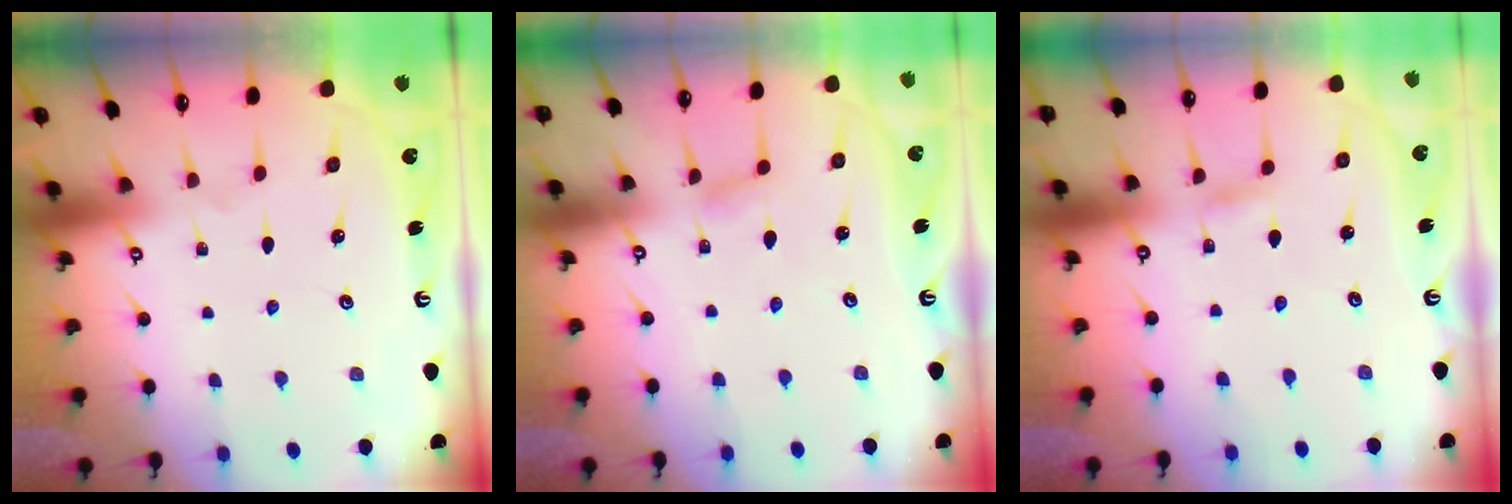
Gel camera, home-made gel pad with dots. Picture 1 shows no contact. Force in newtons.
{"total": 4.9, "press": 4.8, "slide": 0.7}
{"total": 1.9, "press": 1.9, "slide": 0.1}